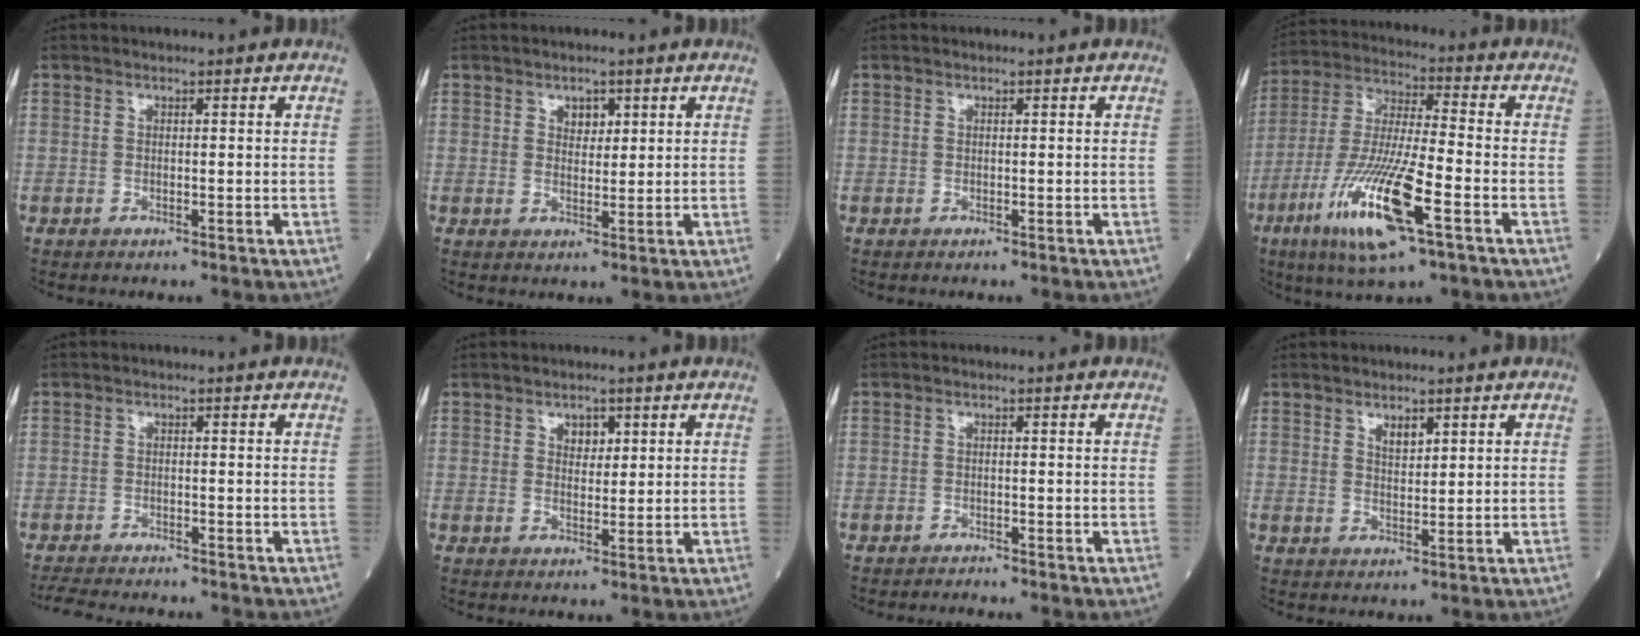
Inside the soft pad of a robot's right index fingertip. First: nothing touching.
{"total": 2.5, "force": [1.3, 1.5, 1.4], "torque": [-0.019, -0.002, 0.021]}
{"total": 0.0}
{"total": 16.2, "force": [-7.0, 1.8, 14.4], "torque": [-0.299, -0.026, -0.128]}
{"total": 6.8, "force": [-6.4, 1.0, 2.2], "torque": [-0.036, -0.017, -0.103]}
{"total": 2.5, "force": [1.3, 1.6, 1.5], "torque": [-0.020, -0.001, 0.019]}
{"total": 1.1, "force": [-1.0, -0.3, -0.3], "torque": [-0.003, -0.007, -0.015]}
{"total": 2.4, "force": [1.5, 0.9, 1.5], "torque": [-0.031, -0.002, 0.031]}